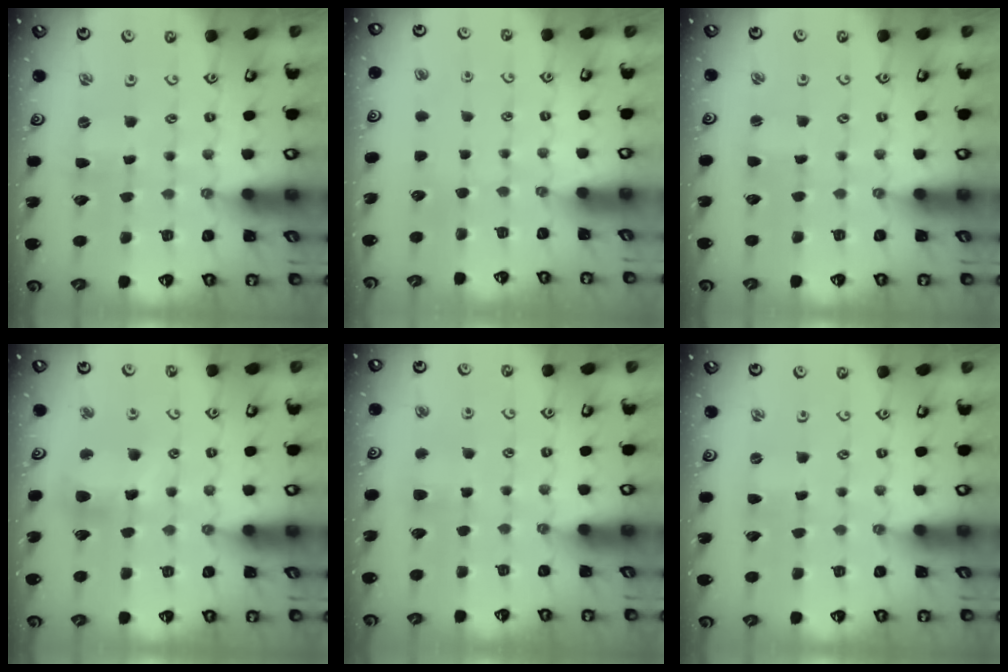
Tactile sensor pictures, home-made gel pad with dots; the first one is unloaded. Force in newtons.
{"total": 0.0}
{"total": 0.0}
{"total": 10.3, "press": 10.2, "slide": 1.3}
{"total": 4.1, "press": 4.0, "slide": 0.9}
{"total": 0.0}